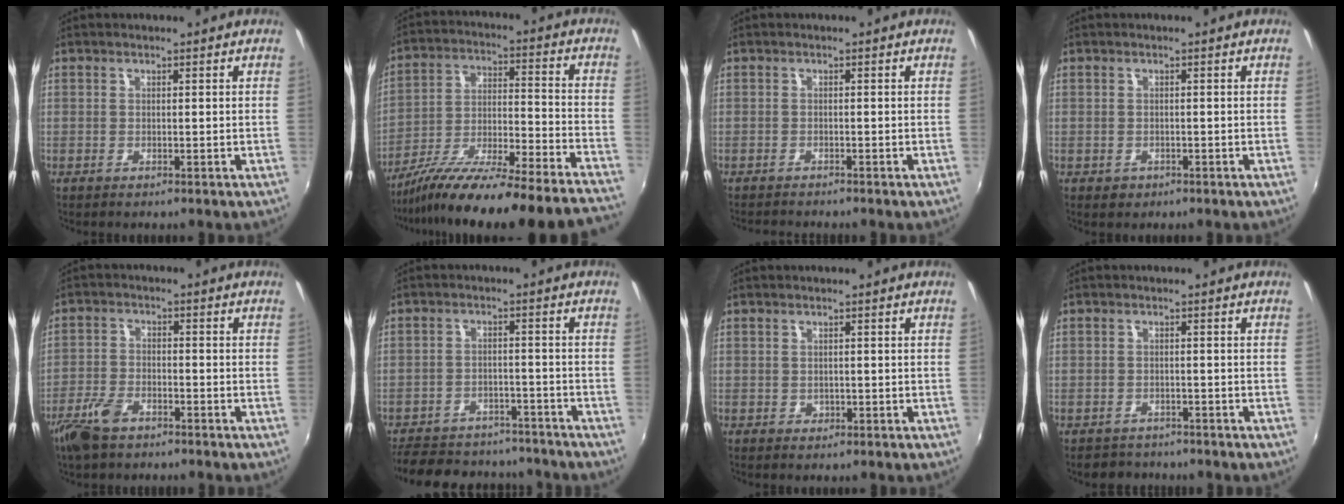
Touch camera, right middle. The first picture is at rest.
{"total": 27.5, "force": [-24.2, -0.7, 13.0], "torque": [-0.197, -0.065, -0.371]}
{"total": 2.7, "force": [-2.6, 0.3, 0.6], "torque": [-0.023, -0.017, -0.047]}
{"total": 1.6, "force": [-0.7, 1.4, 0.5], "torque": [-0.011, -0.004, -0.008]}
{"total": 7.1, "force": [-5.1, 3.2, 3.9], "torque": [-0.098, -0.005, -0.100]}
{"total": 20.1, "force": [-16.8, 8.3, 7.2], "torque": [-0.170, 0.019, -0.223]}
{"total": 0.9, "force": [-0.1, 0.8, 0.1], "torque": [0.001, -0.002, 0.000]}
{"total": 3.7, "force": [-3.2, 1.9, 0.0], "torque": [-0.013, 0.003, -0.052]}